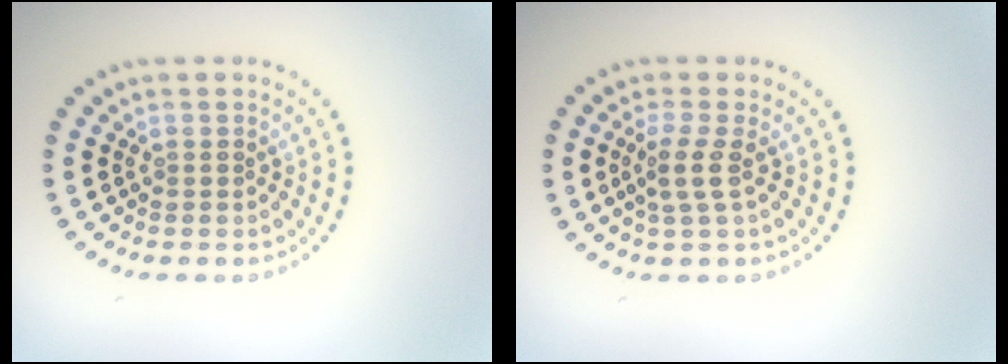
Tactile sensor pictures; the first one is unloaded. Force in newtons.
{"total": 2.0, "press": 1.6, "slide": 1.3}